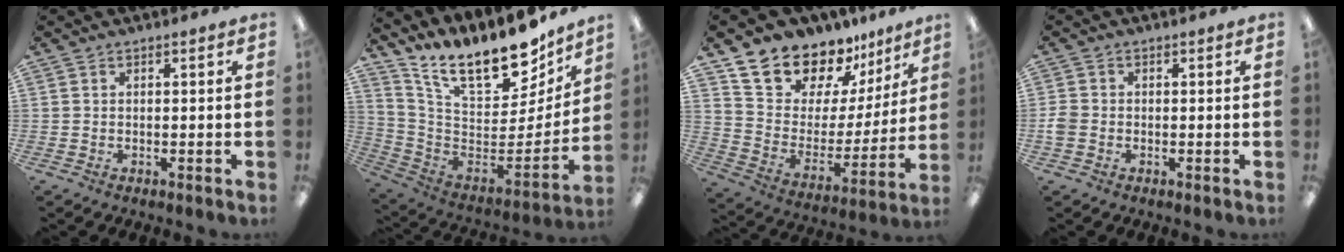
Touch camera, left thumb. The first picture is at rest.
{"total": 19.5, "force": [14.8, 7.2, 10.4], "torque": [-0.164, -0.114, 0.252]}
{"total": 17.4, "force": [14.9, 8.2, 3.8], "torque": [-0.086, -0.124, 0.271]}
{"total": 2.6, "force": [-0.6, 2.1, 1.3], "torque": [-0.019, 0.006, -0.009]}